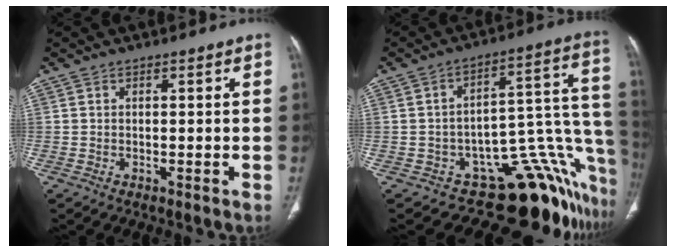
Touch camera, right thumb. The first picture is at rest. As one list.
[{"total": 20.5, "force": [-12.7, 8.9, 13.5], "torque": [-0.033, 0.121, -0.155]}]